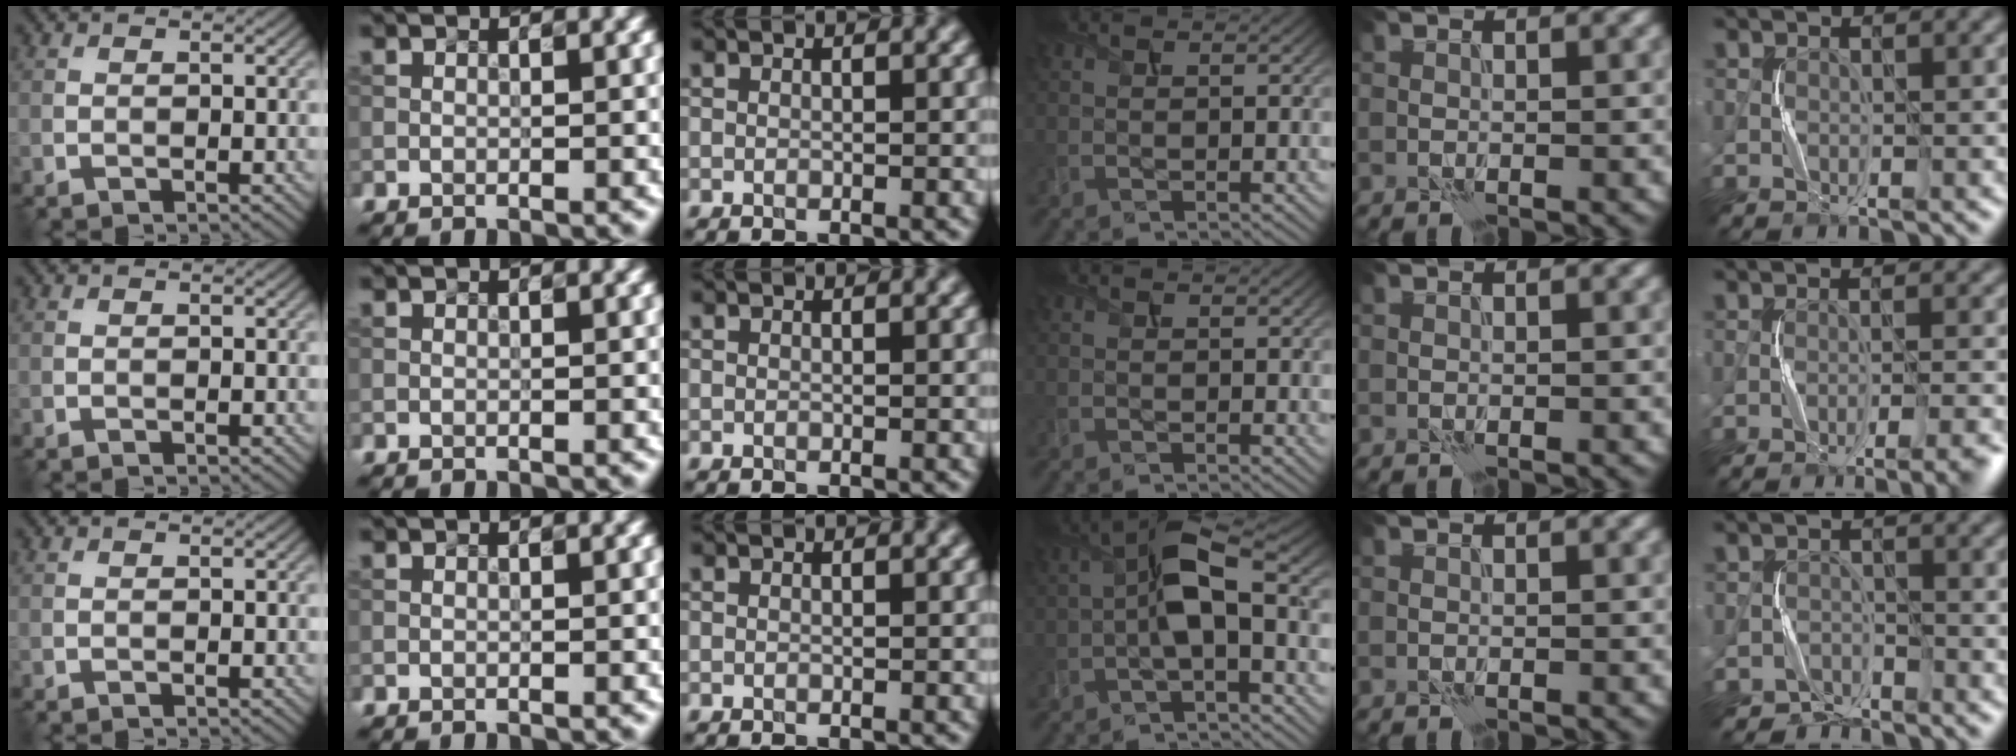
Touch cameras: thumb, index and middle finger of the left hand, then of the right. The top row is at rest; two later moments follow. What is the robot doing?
{"motion": "squeeze", "object": "paper clamp"}